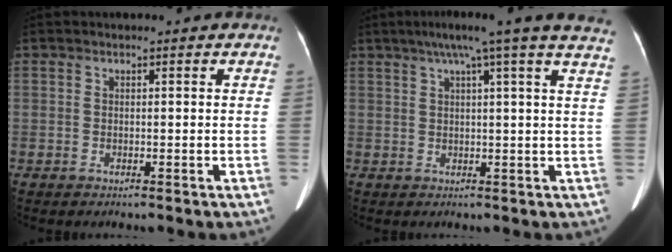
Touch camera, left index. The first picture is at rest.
{"total": 15.7, "force": [12.5, -1.4, 9.4], "torque": [-0.147, 0.016, 0.146]}